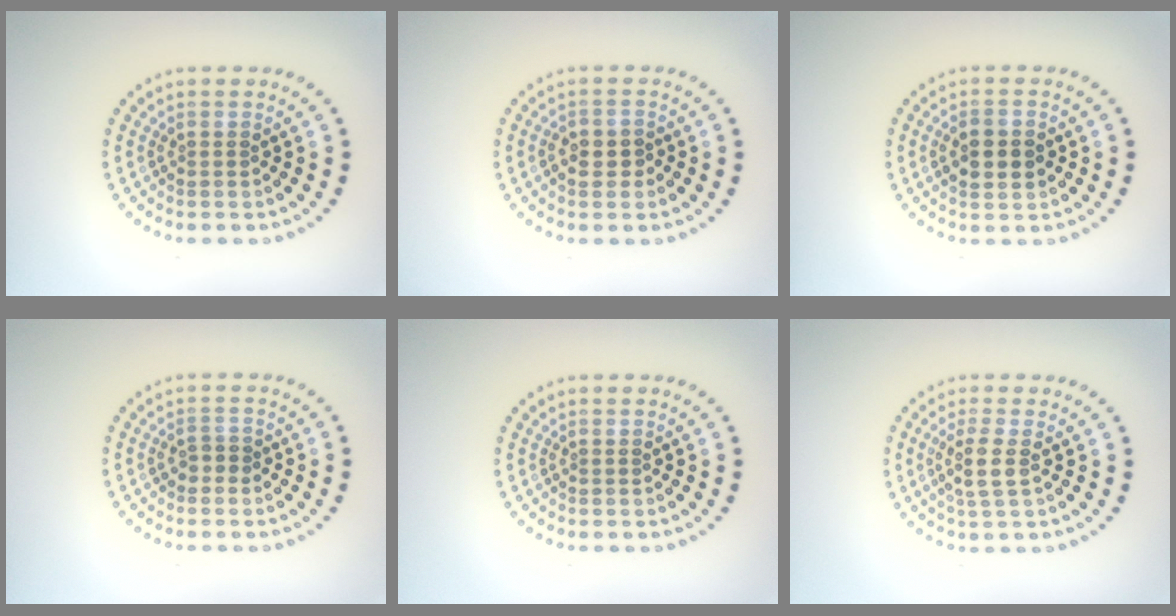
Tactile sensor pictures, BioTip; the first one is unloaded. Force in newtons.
{"total": 2.2, "press": 2.1, "slide": 0.5}
{"total": 3.2, "press": 3.2, "slide": 0.1}
{"total": 1.1, "press": 1.1, "slide": 0.4}
{"total": 0.0}
{"total": 2.4, "press": 2.0, "slide": 1.3}